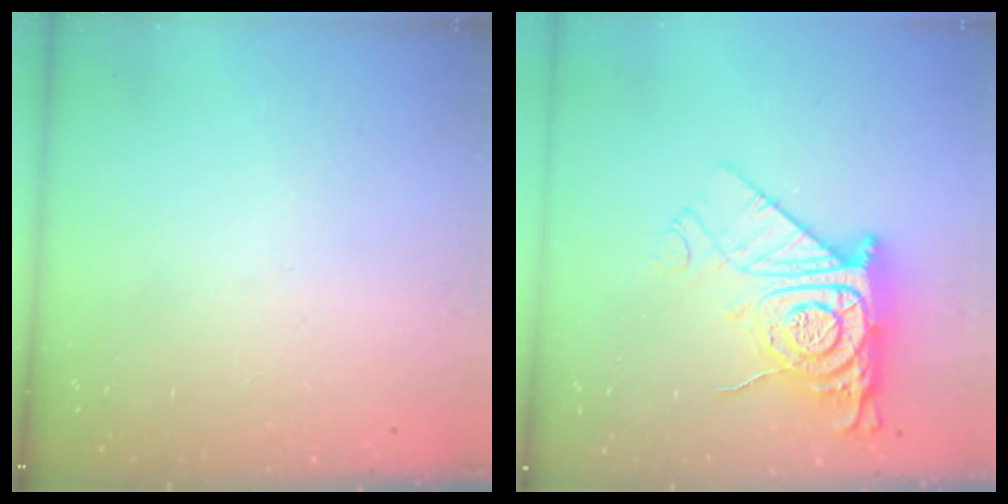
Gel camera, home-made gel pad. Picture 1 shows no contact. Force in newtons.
{"total": 16.0, "press": 15.9, "slide": 1.4}